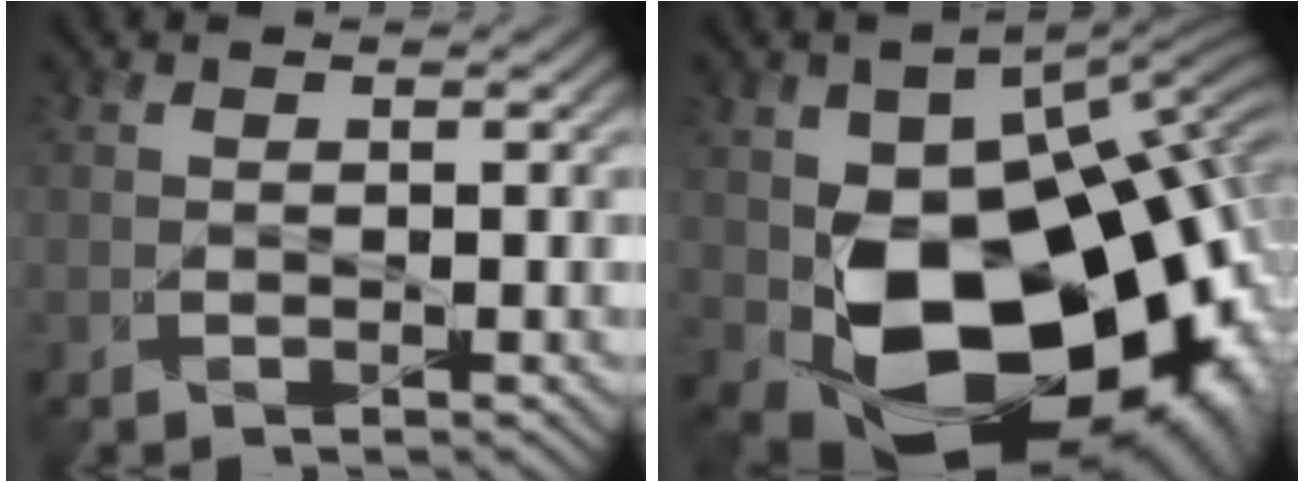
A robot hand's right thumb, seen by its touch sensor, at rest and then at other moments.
{"total": 19.5, "force": [-3.9, 12.3, 14.7], "torque": [-0.222, -0.043, -0.051]}